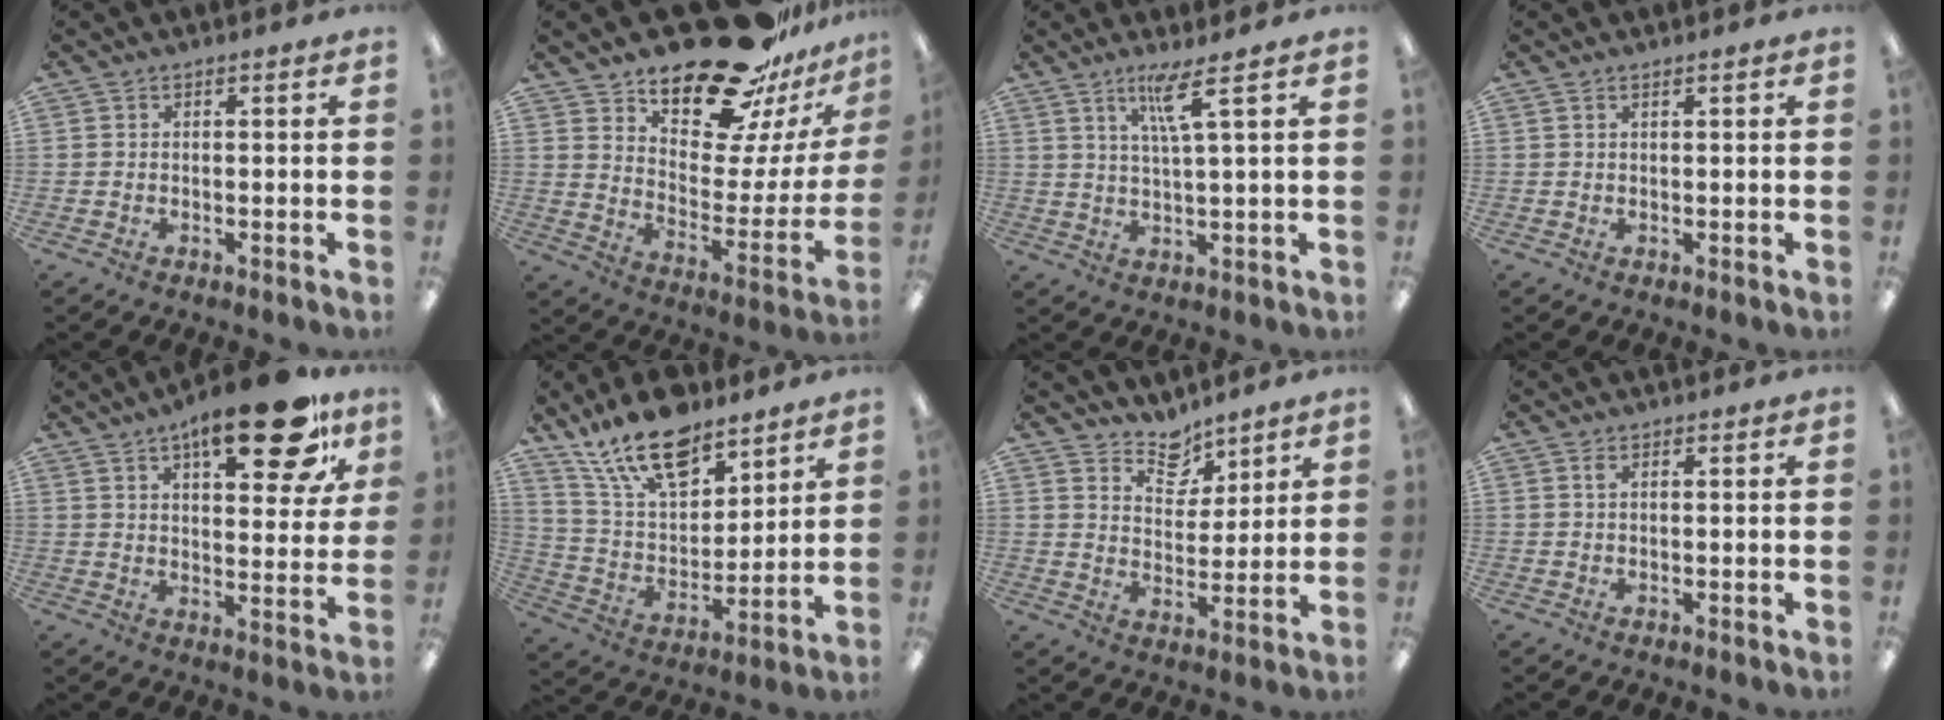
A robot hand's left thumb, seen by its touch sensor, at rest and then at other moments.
{"total": 23.4, "force": [18.5, 9.6, 10.7], "torque": [-0.147, -0.128, 0.317]}
{"total": 6.4, "force": [3.5, 0.1, 5.4], "torque": [-0.109, -0.002, 0.055]}
{"total": 0.7, "force": [0.4, 0.1, 0.5], "torque": [-0.011, 0.000, 0.008]}
{"total": 18.9, "force": [11.1, 7.0, 13.6], "torque": [-0.183, -0.050, 0.170]}
{"total": 18.5, "force": [13.2, 8.6, 9.6], "torque": [-0.183, -0.067, 0.238]}
{"total": 8.1, "force": [6.8, 4.1, 1.5], "torque": [-0.017, -0.047, 0.125]}
{"total": 0.9, "force": [0.5, 0.3, 0.7], "torque": [-0.009, 0.000, 0.007]}